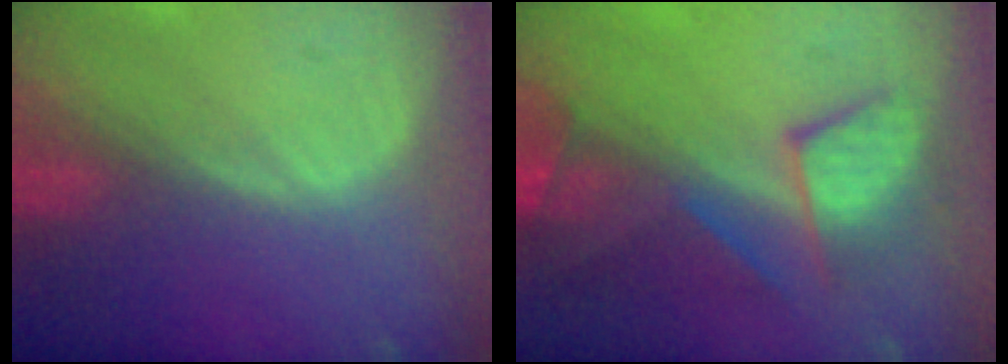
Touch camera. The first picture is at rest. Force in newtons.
{"total": 9.4, "press": 8.4, "slide": 4.2}